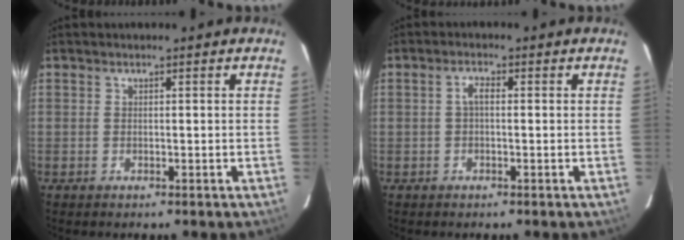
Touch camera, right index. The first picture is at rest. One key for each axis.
{"total": 1.9, "fx": 0.0, "fy": 0.8, "fz": 1.8, "tx": -0.037, "ty": 0.008, "tz": -0.001}